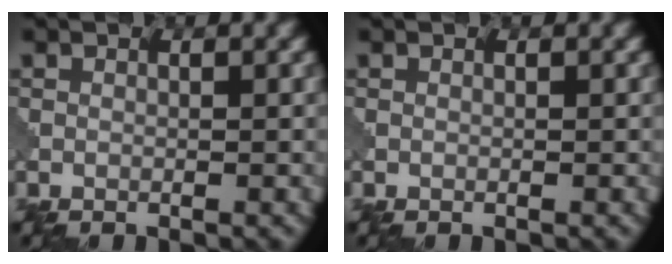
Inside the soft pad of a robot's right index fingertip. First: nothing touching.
{"total": 0.0}